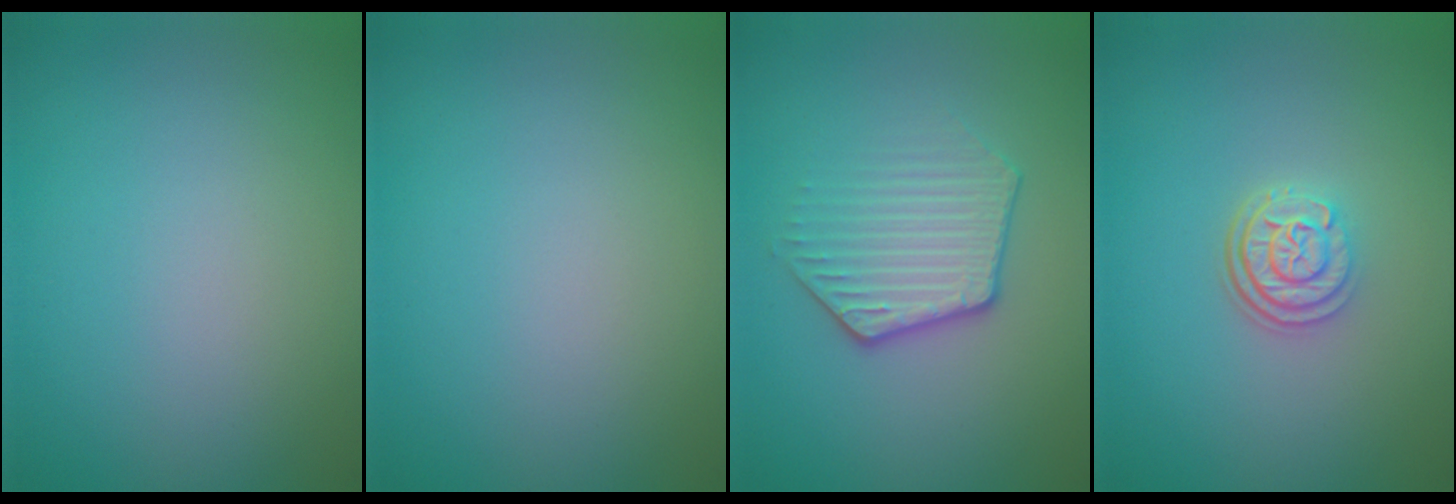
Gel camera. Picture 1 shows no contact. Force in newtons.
{"total": 0.0}
{"total": 3.6, "press": 3.1, "slide": 1.8}
{"total": 3.1, "press": 2.4, "slide": 1.9}